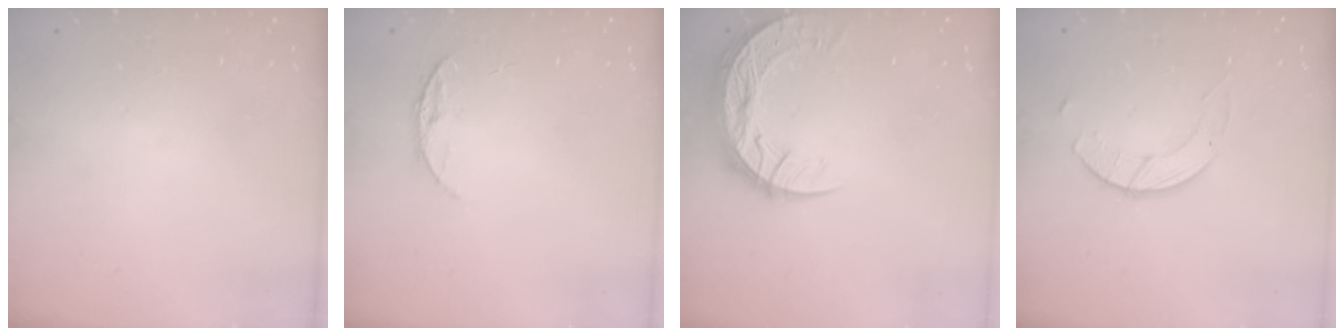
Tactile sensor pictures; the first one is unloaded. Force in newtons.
{"total": 6.5, "press": 6.5, "slide": 0.7}
{"total": 12.6, "press": 12.6, "slide": 0.9}
{"total": 4.1, "press": 4.1, "slide": 0.4}